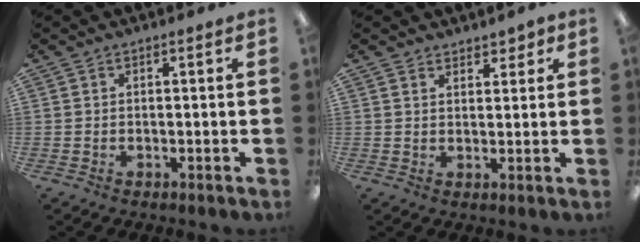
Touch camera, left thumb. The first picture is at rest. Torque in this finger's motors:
{"motor_torque": [0.14, 0.18, -0.16, -0.04, -0.01]}